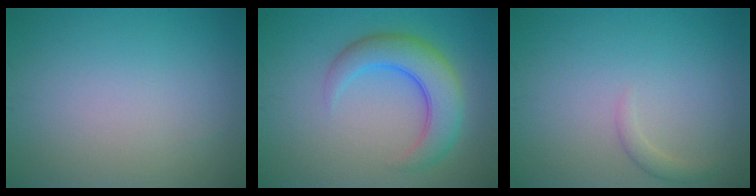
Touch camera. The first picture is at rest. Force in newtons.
{"total": 5.7, "press": 5.7, "slide": 0.1}
{"total": 1.2, "press": 1.2, "slide": 0.1}